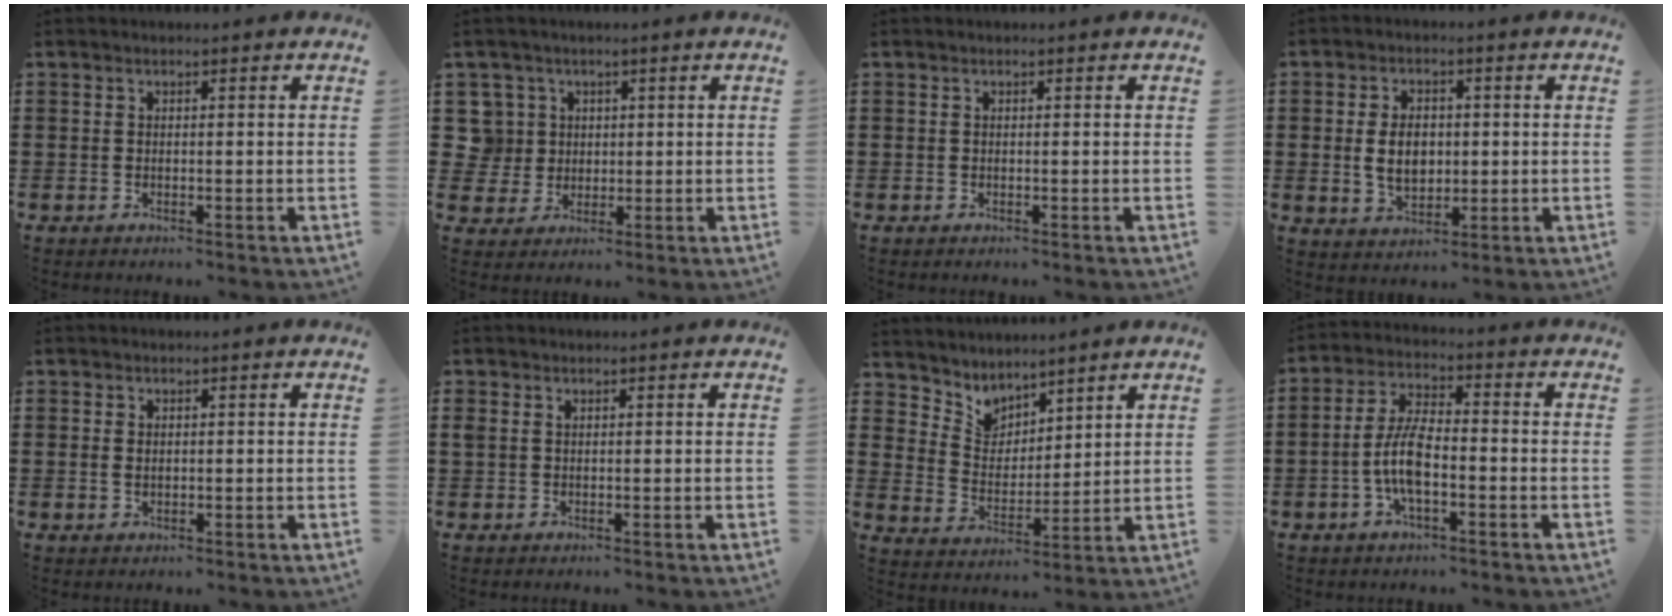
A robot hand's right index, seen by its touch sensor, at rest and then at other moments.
{"total": 5.4, "force": [1.4, 5.2, 0.6], "torque": [-0.047, 0.013, 0.025]}
{"total": 0.0}
{"total": 6.2, "force": [0.0, 3.9, 4.8], "torque": [-0.102, 0.003, -0.005]}
{"total": 1.0, "force": [0.2, 0.6, 0.8], "torque": [-0.017, 0.005, 0.003]}
{"total": 1.0, "force": [0.5, 0.7, 0.5], "torque": [-0.011, 0.005, 0.009]}
{"total": 4.3, "force": [3.8, 2.0, -0.6], "torque": [-0.020, -0.029, 0.067]}
{"total": 7.3, "force": [-1.9, 2.7, 6.5], "torque": [-0.154, -0.005, -0.045]}